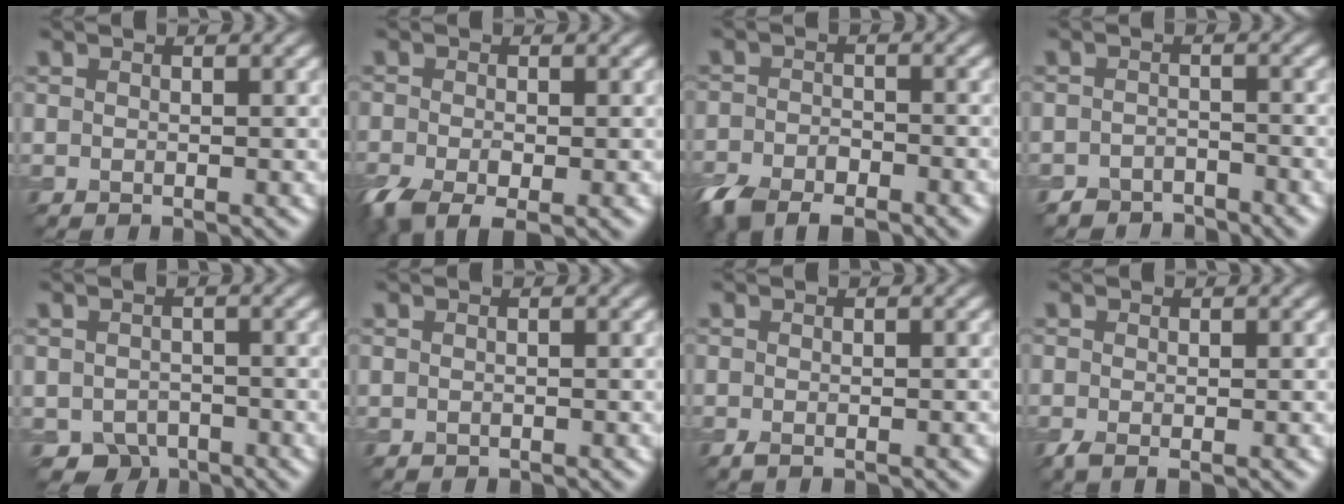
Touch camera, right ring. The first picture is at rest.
{"total": 5.2, "force": [-2.6, 2.4, 3.8], "torque": [-0.078, -0.012, -0.048]}
{"total": 6.5, "force": [-4.6, 2.8, 3.7], "torque": [-0.065, -0.012, -0.088]}
{"total": 2.8, "force": [-2.5, 1.1, 0.2], "torque": [0.006, 0.004, -0.047]}
{"total": 3.1, "force": [-1.9, 2.2, 0.9], "torque": [-0.012, -0.009, -0.036]}
{"total": 0.0}
{"total": 0.8, "force": [-0.4, 0.2, 0.6], "torque": [-0.012, -0.003, -0.007]}
{"total": 1.1, "force": [-0.4, 0.3, 1.0], "torque": [-0.023, -0.008, -0.008]}